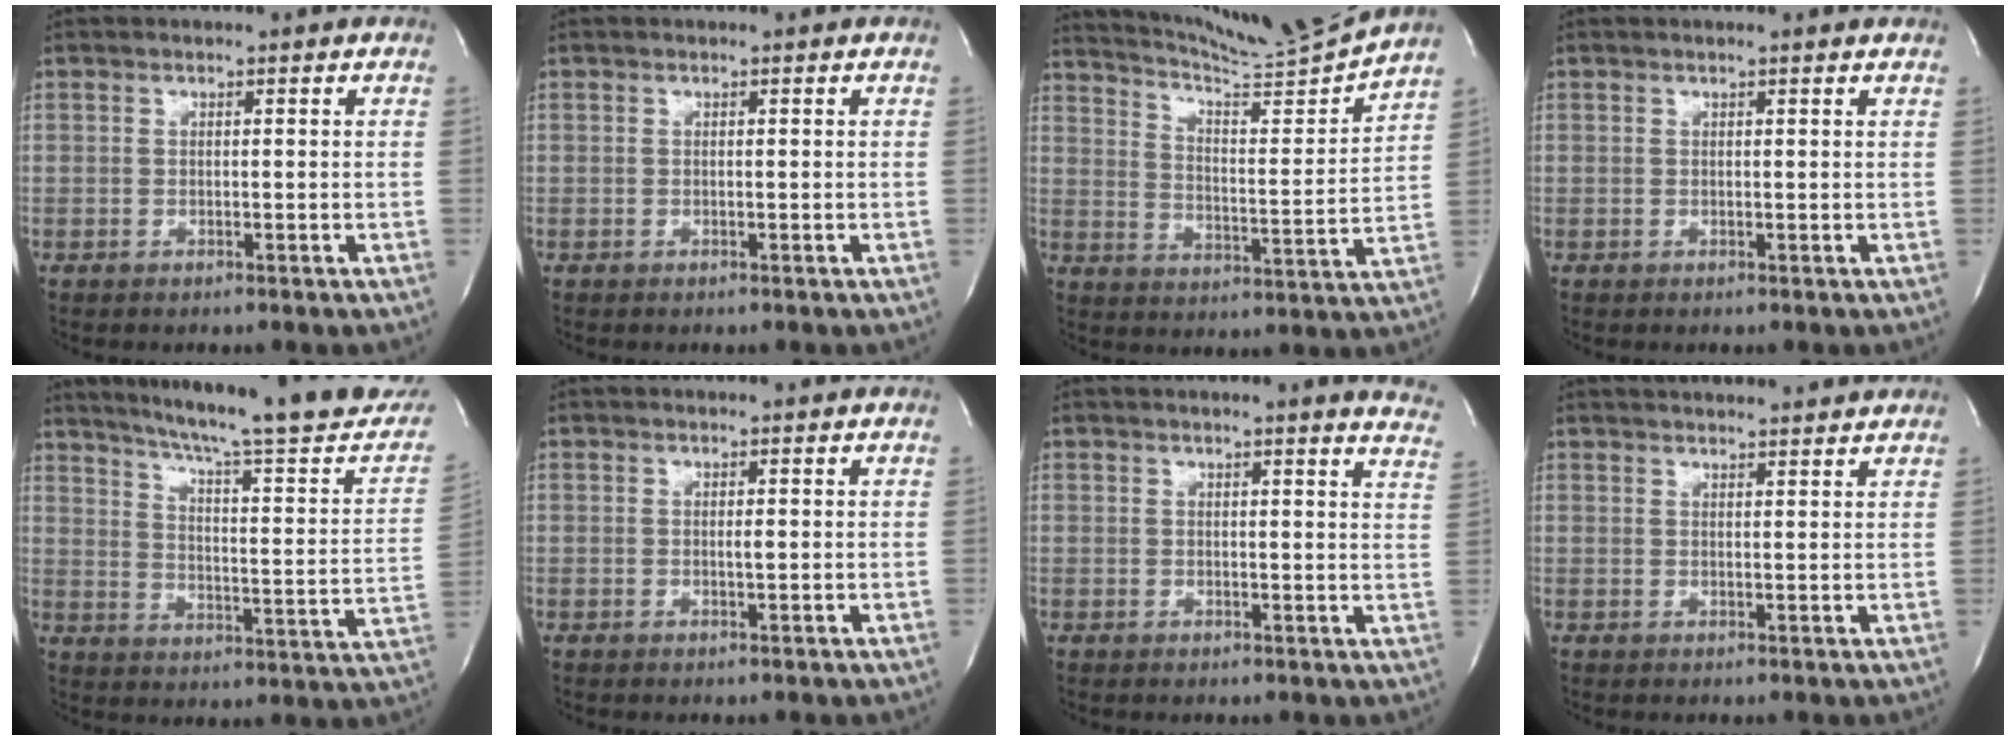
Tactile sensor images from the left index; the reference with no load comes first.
{"total": 0.0}
{"total": 15.6, "force": [14.8, -2.8, 3.7], "torque": [-0.070, -0.055, 0.223]}
{"total": 1.7, "force": [1.6, 0.0, 0.6], "torque": [-0.016, 0.010, 0.016]}
{"total": 25.6, "force": [22.1, 1.5, 12.8], "torque": [-0.193, -0.057, 0.284]}
{"total": 0.6, "force": [0.2, 0.0, 0.6], "torque": [-0.015, -0.001, 0.003]}
{"total": 9.8, "force": [9.0, 0.0, 3.7], "torque": [-0.033, -0.050, 0.073]}
{"total": 10.1, "force": [9.6, 0.8, 3.0], "torque": [-0.046, 0.023, 0.122]}